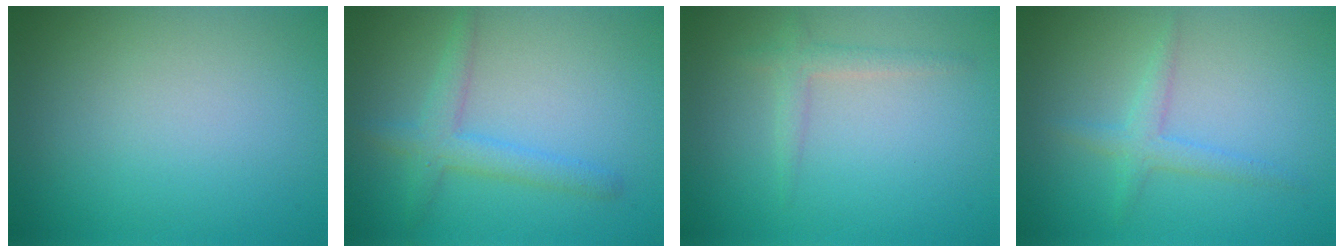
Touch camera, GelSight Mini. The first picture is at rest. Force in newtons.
{"total": 2.9, "press": 2.9, "slide": 0.1}
{"total": 1.6, "press": 1.6, "slide": 0.1}
{"total": 2.0, "press": 2.0, "slide": 0.0}